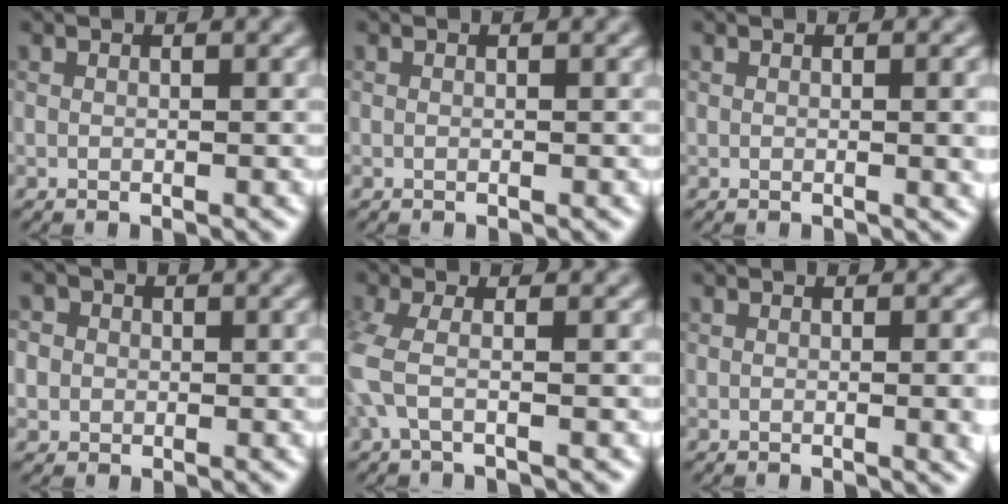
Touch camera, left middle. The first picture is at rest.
{"total": 0.0}
{"total": 2.6, "force": [0.3, 1.0, 2.4], "torque": [-0.017, 0.008, 0.011]}
{"total": 3.0, "force": [0.9, 2.7, 0.9], "torque": [-0.029, 0.022, 0.009]}
{"total": 2.2, "force": [-1.2, -0.1, 1.9], "torque": [-0.063, -0.002, -0.015]}
{"total": 3.1, "force": [-0.2, 1.3, 2.8], "torque": [-0.013, 0.014, 0.007]}